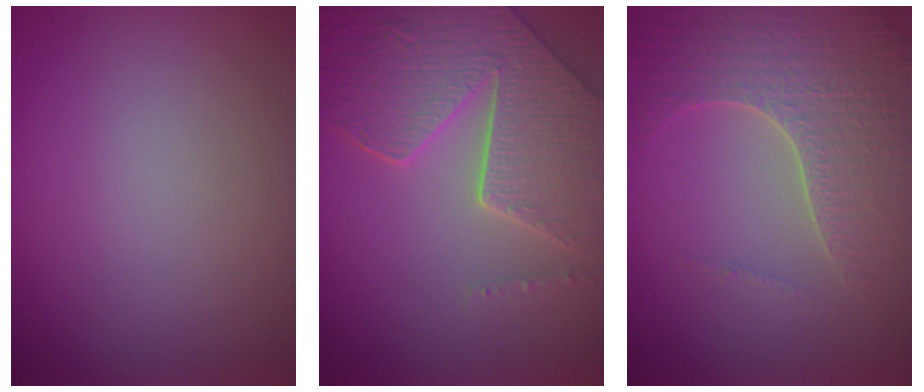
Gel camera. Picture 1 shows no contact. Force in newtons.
{"total": 8.3, "press": 6.1, "slide": 5.7}
{"total": 5.0, "press": 4.4, "slide": 2.3}